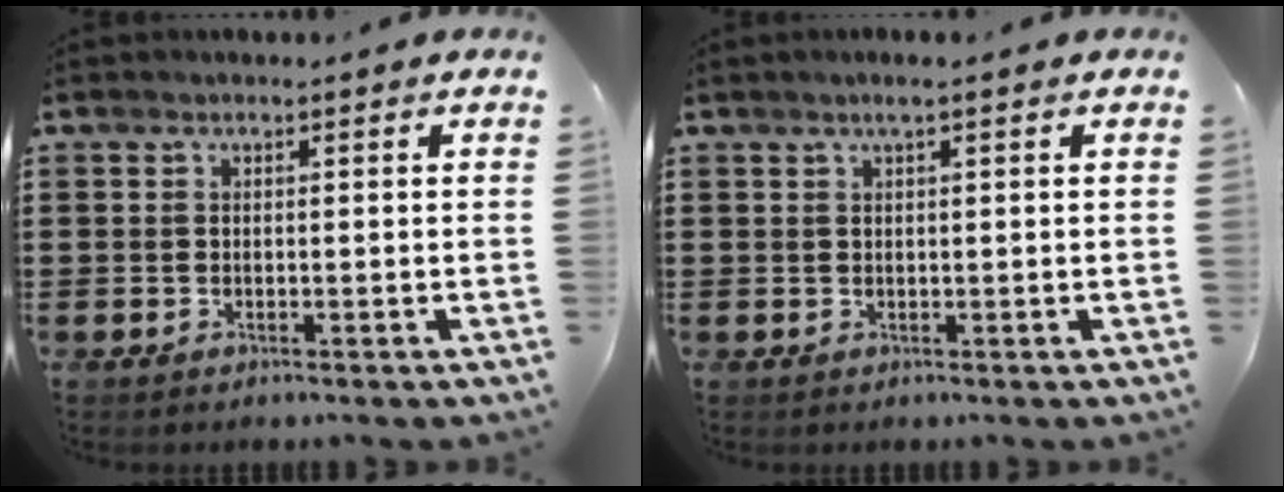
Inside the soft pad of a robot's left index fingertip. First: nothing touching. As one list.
[{"total": 1.4, "force": [0.8, 0.1, 1.2], "torque": [-0.023, 0.002, 0.013]}]